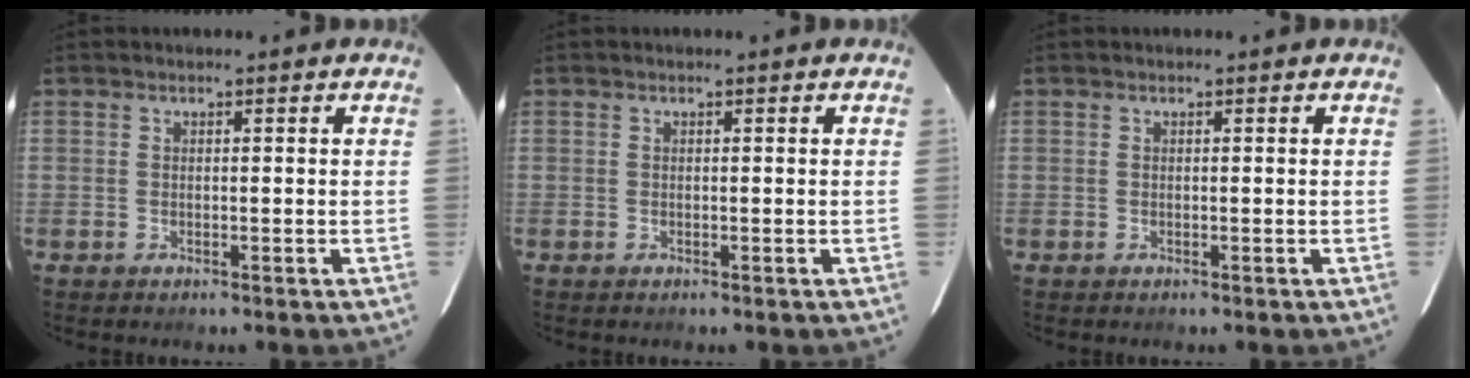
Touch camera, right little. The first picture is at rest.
{"total": 0.0}
{"total": 0.0}